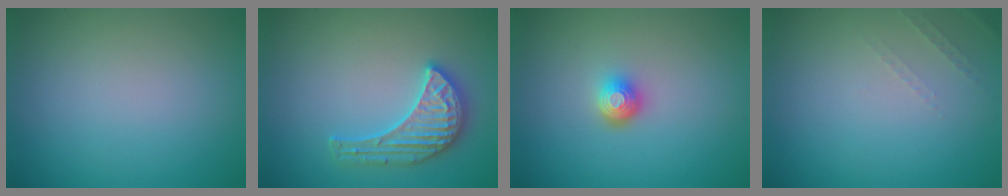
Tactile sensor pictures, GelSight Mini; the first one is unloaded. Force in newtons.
{"total": 3.6, "press": 3.5, "slide": 0.5}
{"total": 1.9, "press": 1.4, "slide": 1.2}
{"total": 0.9, "press": 0.9, "slide": 0.3}